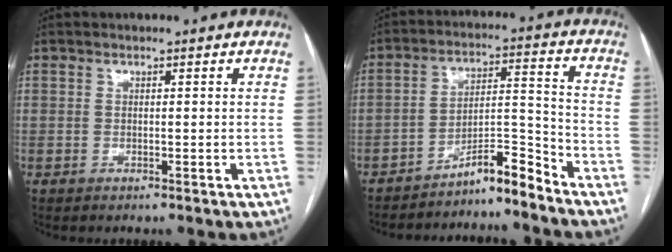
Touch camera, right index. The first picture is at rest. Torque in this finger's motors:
{"motor_torque": [0.47, -0.65, 0.22, 0.05]}